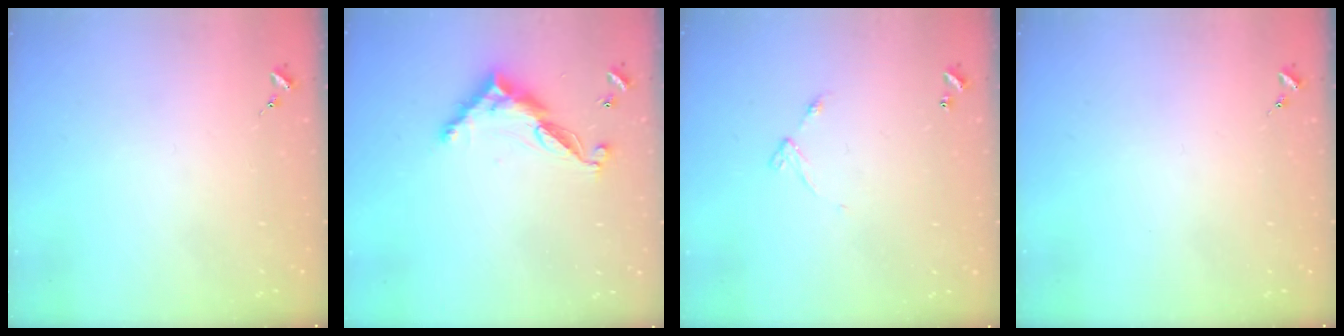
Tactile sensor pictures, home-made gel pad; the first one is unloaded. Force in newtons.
{"total": 11.3, "press": 11.3, "slide": 0.3}
{"total": 5.9, "press": 5.9, "slide": 0.6}
{"total": 0.0}